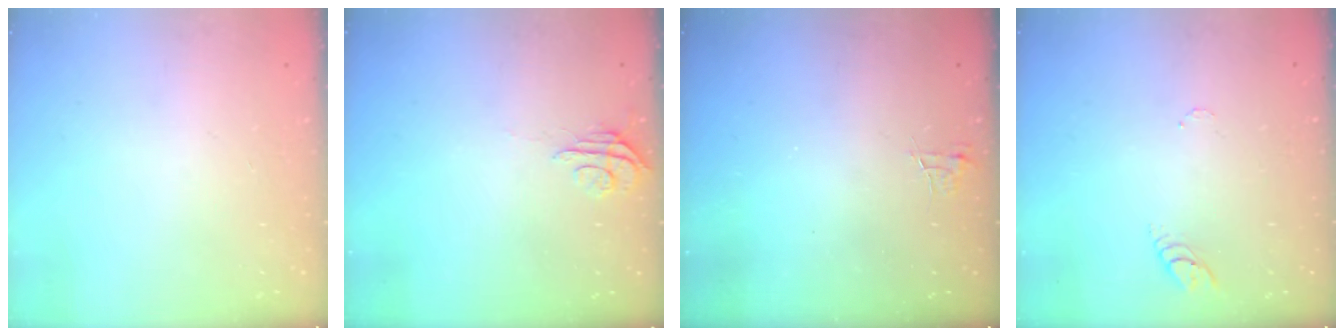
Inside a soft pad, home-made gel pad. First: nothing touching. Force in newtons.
{"total": 4.9, "press": 4.8, "slide": 0.4}
{"total": 3.7, "press": 3.7, "slide": 0.4}
{"total": 3.8, "press": 3.7, "slide": 0.4}